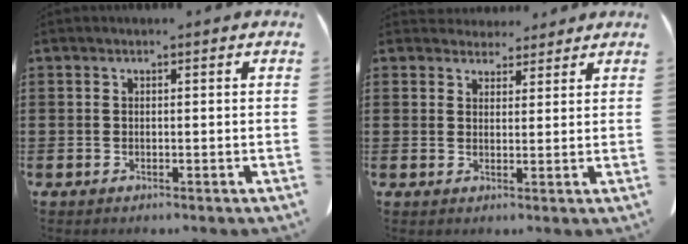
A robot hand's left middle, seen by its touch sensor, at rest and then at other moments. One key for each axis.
{"total": 3.5, "fx": 3.2, "fy": 1.3, "fz": 0.3, "tx": -0.008, "ty": -0.008, "tz": 0.061}